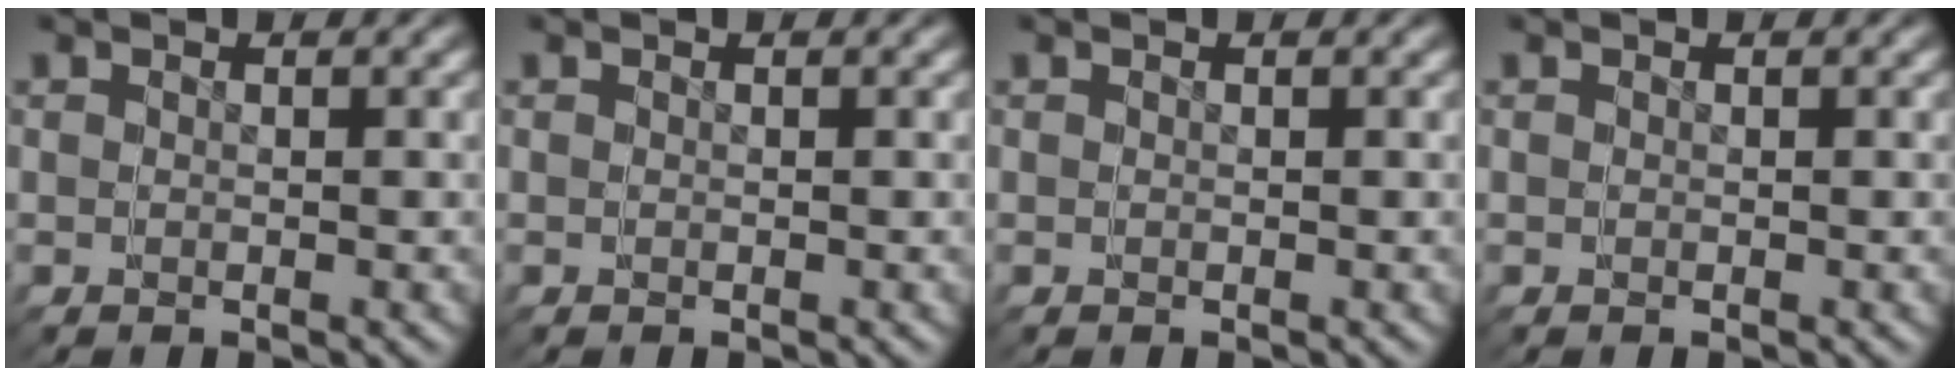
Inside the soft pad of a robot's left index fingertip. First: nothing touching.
{"total": 0.0}
{"total": 0.0}
{"total": 0.0}